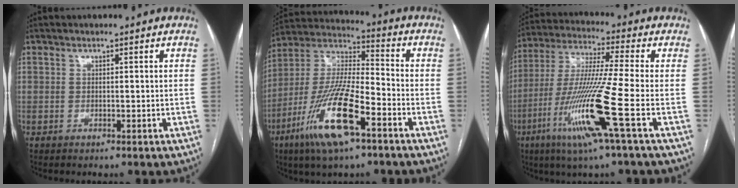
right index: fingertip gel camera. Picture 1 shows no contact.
{"total": 17.1, "force": [-8.2, 3.5, 14.6], "torque": [-0.303, -0.017, -0.149]}
{"total": 15.7, "force": [-5.8, -1.7, 14.5], "torque": [-0.298, -0.027, -0.115]}